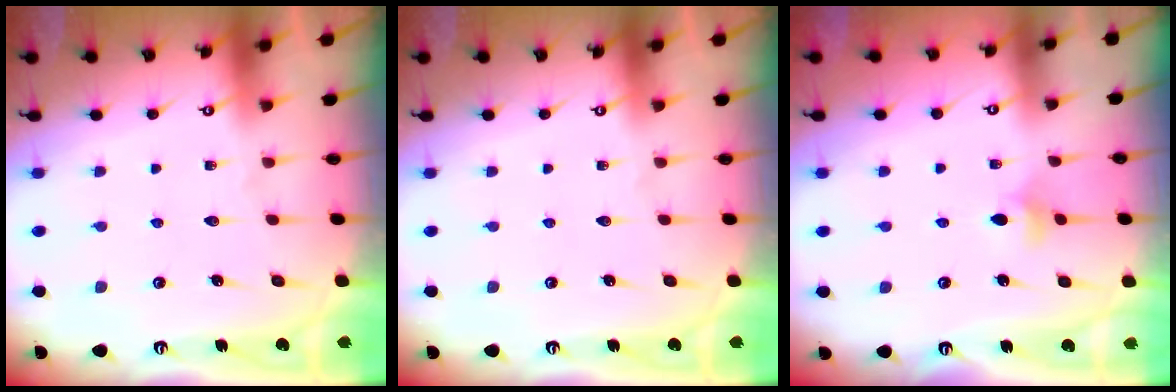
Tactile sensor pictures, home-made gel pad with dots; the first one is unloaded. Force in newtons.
{"total": 0.0}
{"total": 4.2, "press": 4.1, "slide": 0.9}